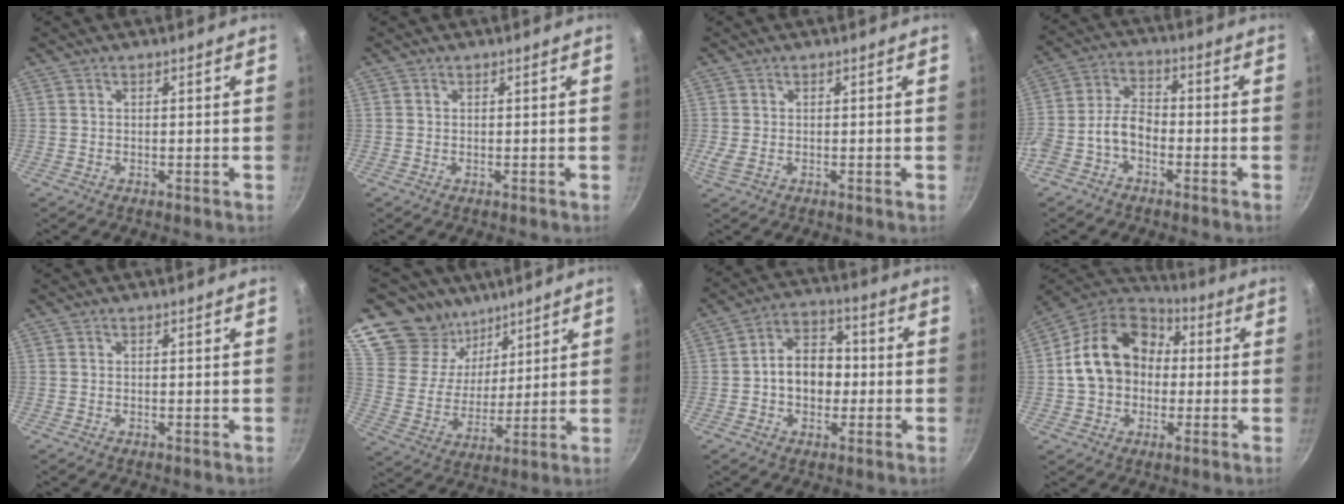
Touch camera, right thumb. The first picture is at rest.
{"total": 0.0}
{"total": 1.0, "force": [-0.1, 0.6, 0.8], "torque": [-0.017, -0.001, -0.001]}
{"total": 7.5, "force": [-3.1, 4.6, 5.0], "torque": [-0.095, 0.048, -0.070]}
{"total": 0.0}
{"total": 17.9, "force": [12.7, 12.0, 3.8], "torque": [-0.038, -0.076, 0.229]}
{"total": 10.1, "force": [-0.9, 7.6, 6.6], "torque": [-0.062, 0.027, -0.025]}
{"total": 17.8, "force": [1.3, 13.7, 11.2], "torque": [-0.175, 0.037, 0.009]}